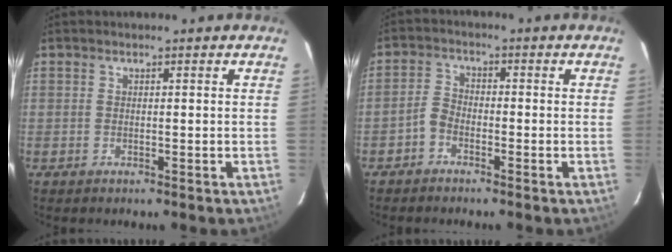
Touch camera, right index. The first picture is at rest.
{"total": 2.7, "force": [-1.9, 1.4, 1.1], "torque": [-0.030, 0.011, -0.040]}